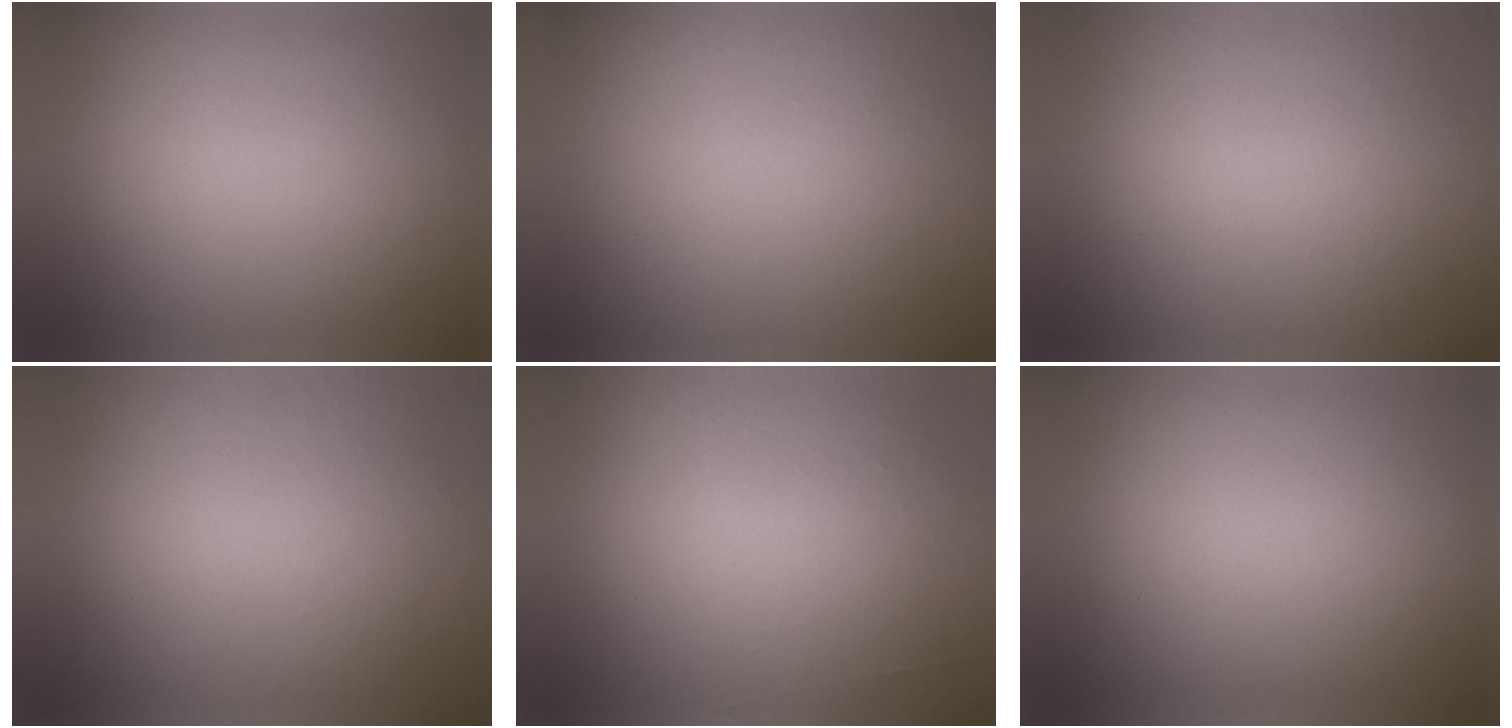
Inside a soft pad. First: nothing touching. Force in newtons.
{"total": 4.7}
{"total": 4.7}
{"total": 4.7}
{"total": 6.8}
{"total": 0.0}